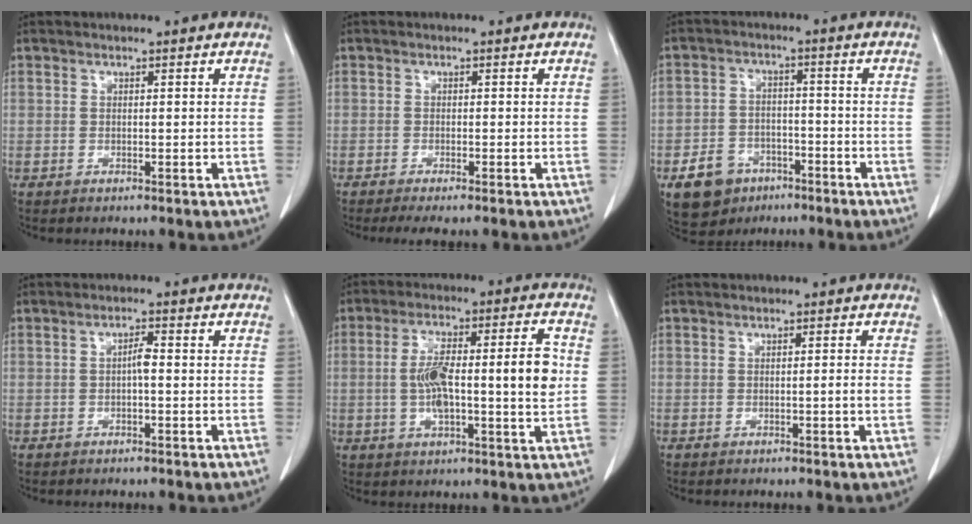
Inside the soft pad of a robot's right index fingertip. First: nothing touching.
{"total": 3.7, "force": [-3.0, 0.2, 2.2], "torque": [-0.031, -0.008, -0.047]}
{"total": 7.3, "force": [-4.0, 5.5, 2.6], "torque": [-0.052, 0.008, -0.057]}
{"total": 1.9, "force": [-0.2, 0.3, 1.8], "torque": [-0.032, 0.004, -0.005]}
{"total": 13.5, "force": [0.3, 2.3, 13.3], "torque": [-0.224, 0.022, 0.002]}
{"total": 1.2, "force": [-0.3, -0.4, 1.1], "torque": [-0.015, -0.002, -0.004]}